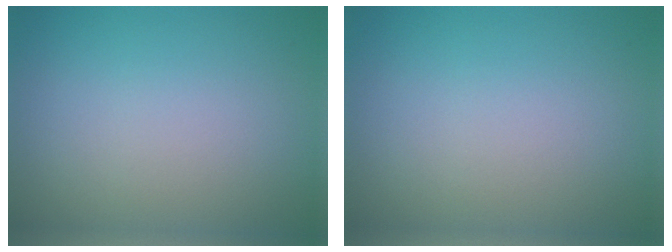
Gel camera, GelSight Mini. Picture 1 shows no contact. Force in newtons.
{"total": 0.0}